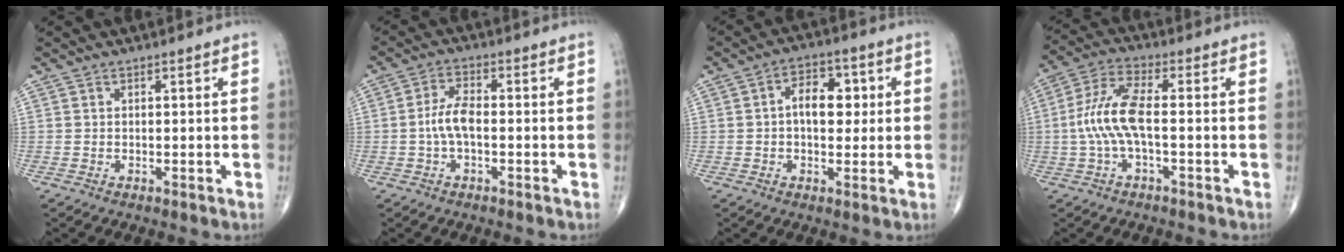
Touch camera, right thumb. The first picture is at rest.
{"total": 4.9, "force": [-0.8, 2.1, 4.3], "torque": [-0.092, 0.016, -0.020]}
{"total": 7.8, "force": [0.8, 4.9, 6.0], "torque": [-0.067, 0.015, 0.006]}
{"total": 9.4, "force": [-1.0, 3.0, 8.8], "torque": [-0.208, 0.028, -0.021]}